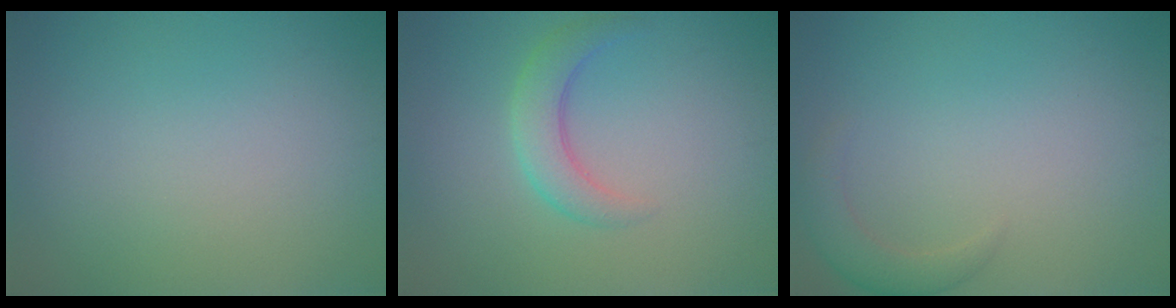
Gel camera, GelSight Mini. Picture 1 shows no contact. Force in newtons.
{"total": 2.9, "press": 2.9, "slide": 0.1}
{"total": 2.2, "press": 2.2, "slide": 0.2}